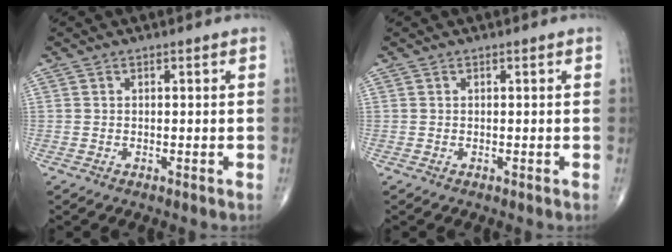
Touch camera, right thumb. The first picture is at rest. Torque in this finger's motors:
{"motor_torque": [-0.05, 0.05, 0.00, 0.00, 0.03]}